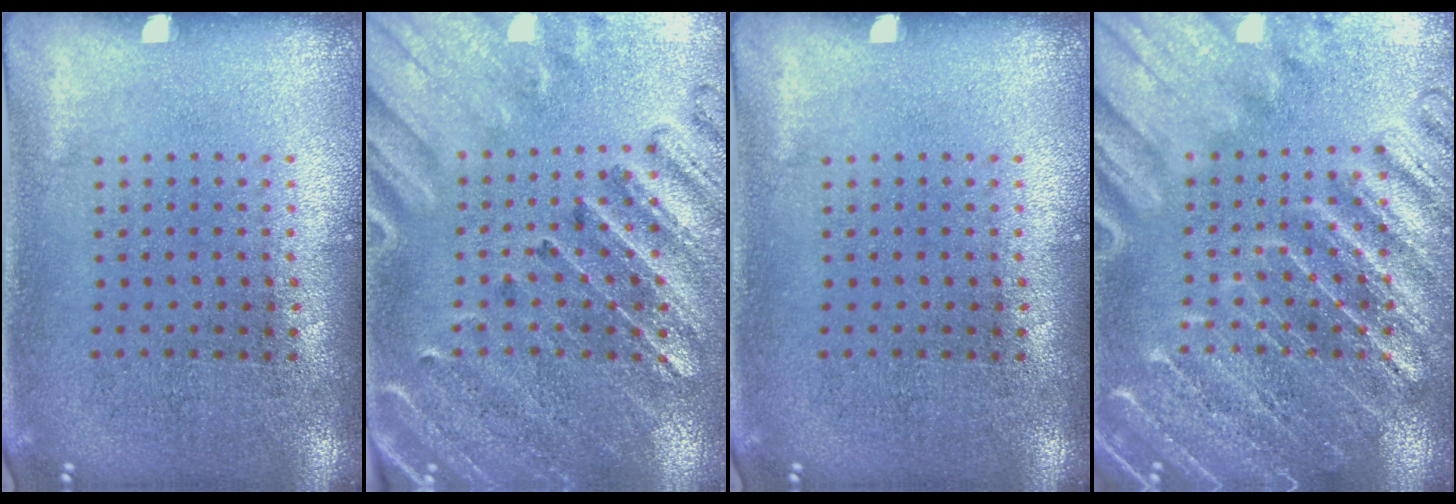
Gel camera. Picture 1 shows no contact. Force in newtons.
{"total": 2.9, "press": 2.7, "slide": 1.1}
{"total": 0.0}
{"total": 3.5, "press": 3.5, "slide": 0.4}